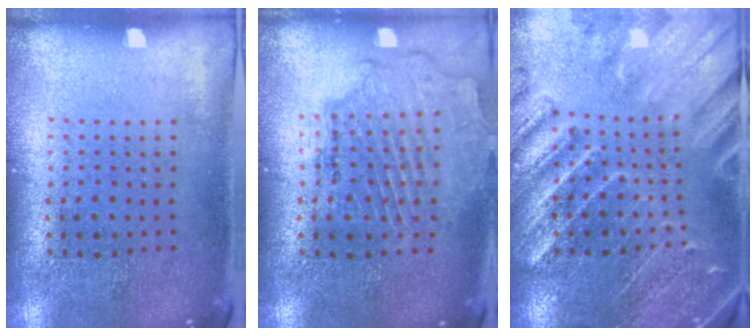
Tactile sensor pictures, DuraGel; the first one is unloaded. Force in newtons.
{"total": 1.6, "press": 1.6, "slide": 0.4}
{"total": 3.2, "press": 3.0, "slide": 1.1}